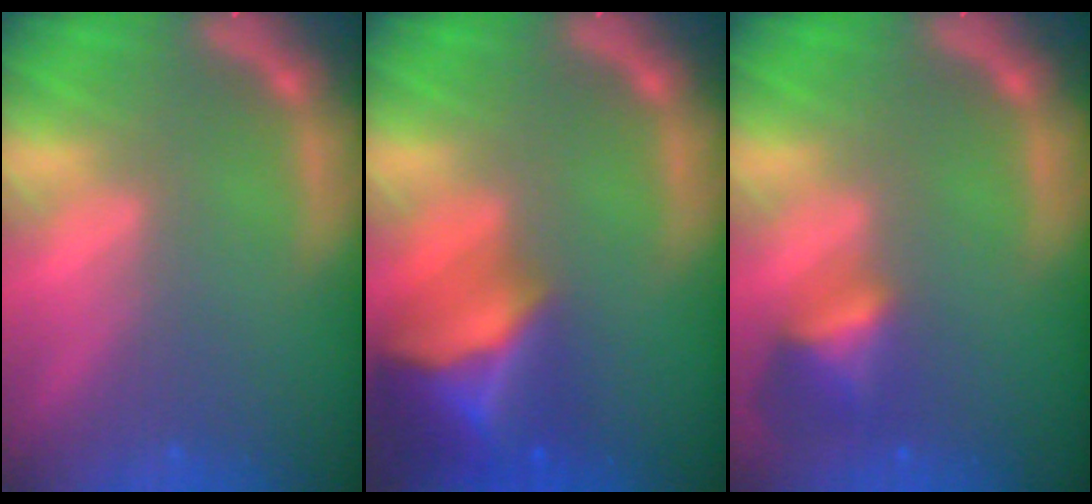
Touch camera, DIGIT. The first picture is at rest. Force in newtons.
{"total": 10.0}
{"total": 3.5}